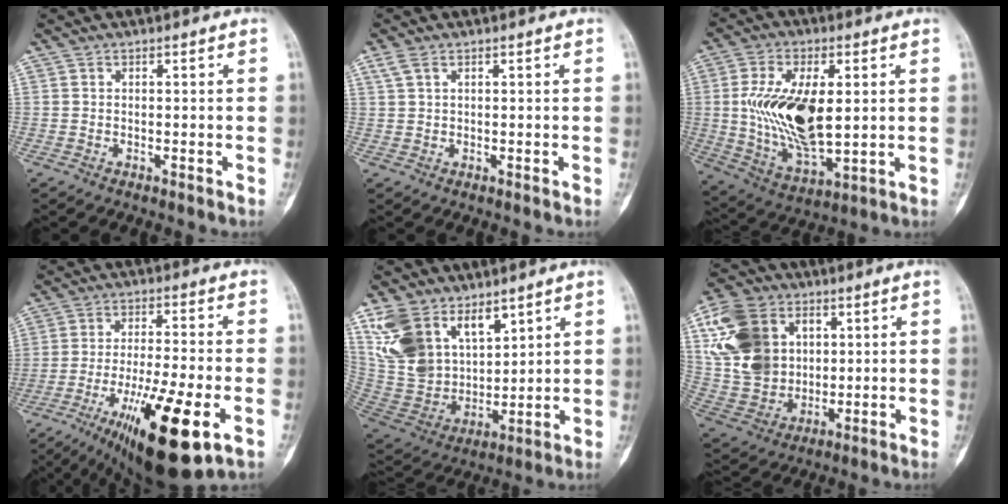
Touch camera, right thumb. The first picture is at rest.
{"total": 2.1, "force": [1.2, 0.9, 1.5], "torque": [-0.043, 0.011, 0.033]}
{"total": 18.1, "force": [1.7, 8.9, 15.7], "torque": [-0.290, -0.017, 0.042]}
{"total": 19.2, "force": [-7.8, 4.6, 16.9], "torque": [-0.285, -0.001, -0.120]}
{"total": 17.4, "force": [10.2, 10.6, 9.4], "torque": [-0.154, -0.037, 0.221]}
{"total": 18.2, "force": [5.2, 14.0, 10.4], "torque": [-0.186, 0.000, 0.105]}